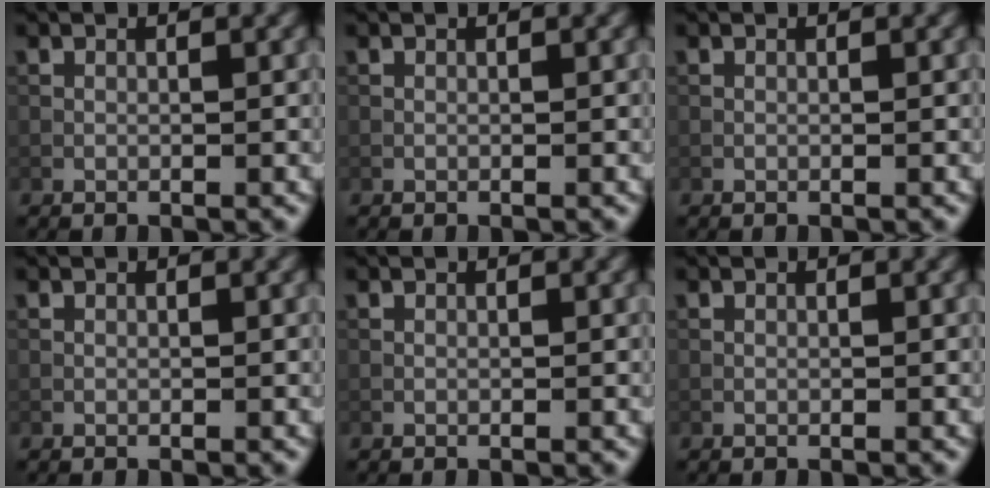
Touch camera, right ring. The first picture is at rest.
{"total": 0.0}
{"total": 0.0}
{"total": 0.0}
{"total": 0.0}
{"total": 0.0}